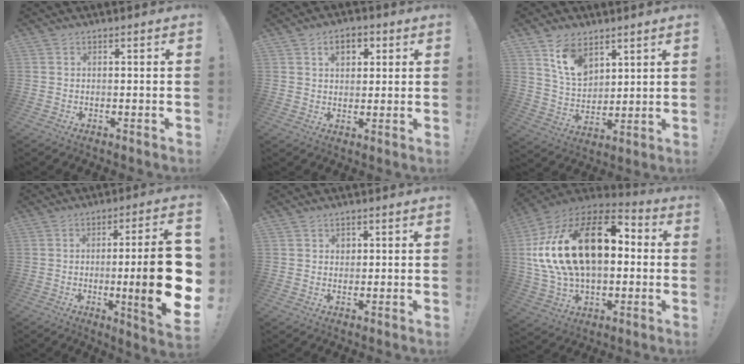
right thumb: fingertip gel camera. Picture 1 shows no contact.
{"total": 6.1, "force": [2.3, 4.4, 3.5], "torque": [-0.047, 0.004, 0.041]}
{"total": 11.6, "force": [7.1, 7.3, 5.5], "torque": [-0.098, -0.033, 0.139]}
{"total": 20.7, "force": [-1.6, 2.1, 20.5], "torque": [-0.302, -0.013, -0.021]}
{"total": 1.9, "force": [0.8, 1.6, 0.5], "torque": [0.002, -0.004, 0.010]}
{"total": 29.2, "force": [5.7, 16.8, 23.2], "torque": [-0.428, -0.014, 0.103]}